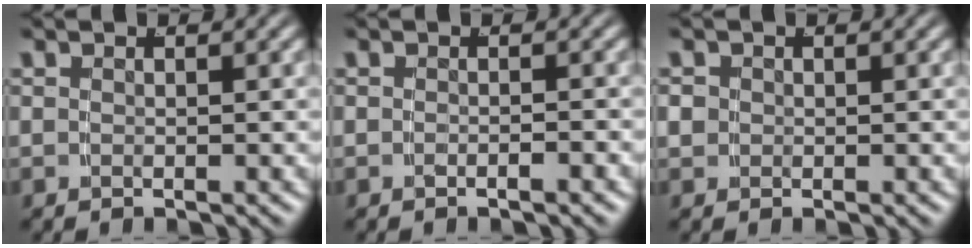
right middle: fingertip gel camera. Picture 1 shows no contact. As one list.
[{"total": 0.8, "force": [-0.7, -0.4, 0.2], "torque": [0.001, 0.004, -0.015]}, {"total": 1.3, "force": [0.0, 1.2, 0.4], "torque": [-0.019, -0.008, 0.004]}]